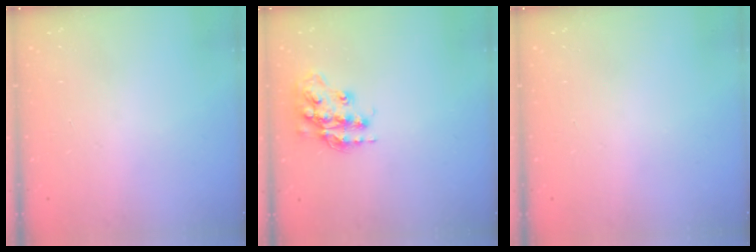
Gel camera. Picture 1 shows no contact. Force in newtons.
{"total": 16.0, "press": 16.0, "slide": 1.2}
{"total": 0.0}